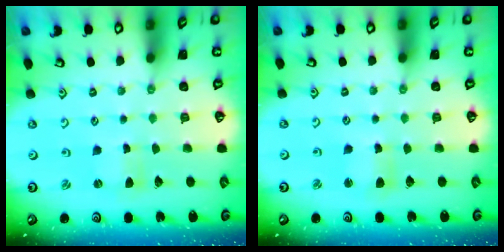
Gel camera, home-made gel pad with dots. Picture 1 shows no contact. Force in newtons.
{"total": 3.9, "press": 3.8, "slide": 0.5}